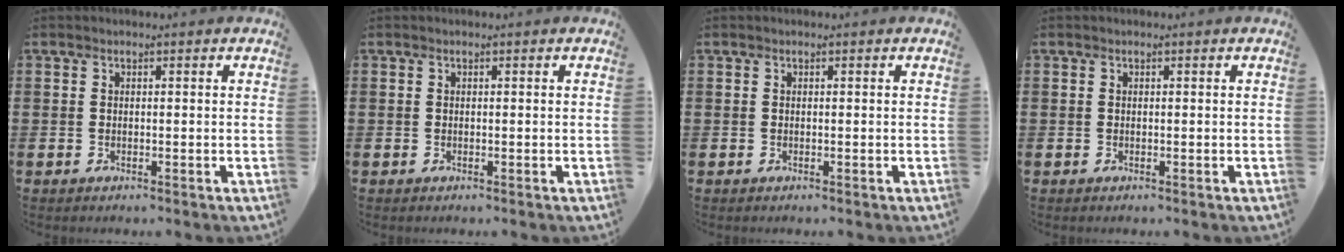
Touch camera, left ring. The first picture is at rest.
{"total": 0.0}
{"total": 0.0}
{"total": 0.0}